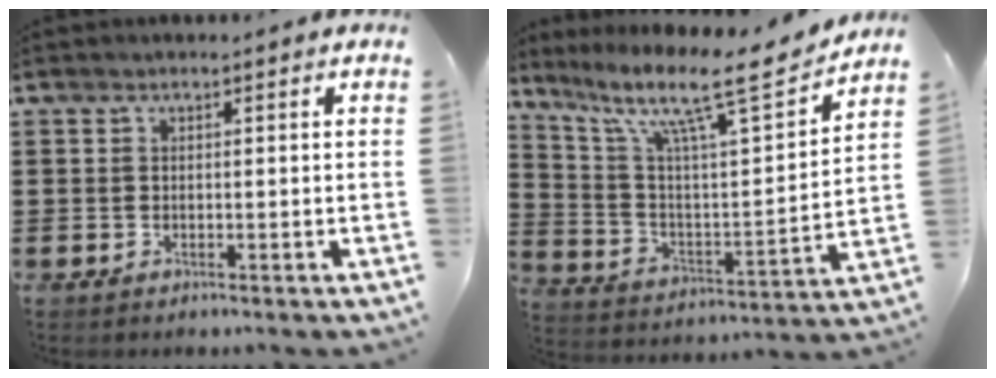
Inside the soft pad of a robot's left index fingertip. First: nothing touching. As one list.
[{"total": 12.8, "force": [9.3, 1.9, 8.5], "torque": [-0.174, -0.057, 0.144]}]